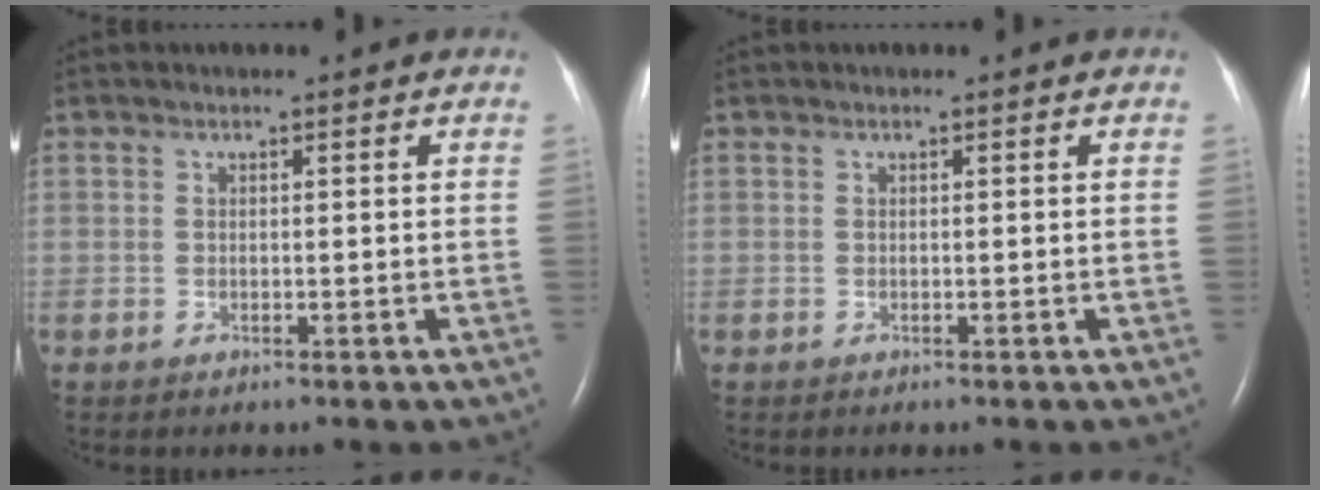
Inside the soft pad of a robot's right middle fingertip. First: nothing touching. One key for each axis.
{"total": 0.0}